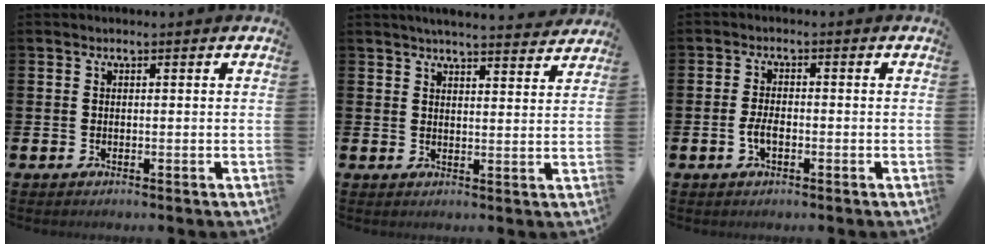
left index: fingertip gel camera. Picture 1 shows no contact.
{"total": 4.5, "force": [4.4, -0.1, 0.9], "torque": [-0.013, -0.027, 0.076]}
{"total": 2.5, "force": [-0.7, 1.2, 2.1], "torque": [-0.033, 0.000, -0.015]}